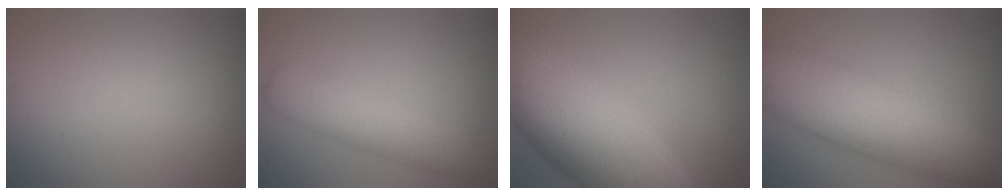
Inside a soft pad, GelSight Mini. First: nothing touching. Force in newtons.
{"total": 4.0, "press": 4.0, "slide": 0.1}
{"total": 13.7, "press": 13.7, "slide": 0.3}
{"total": 9.6, "press": 9.6, "slide": 0.0}